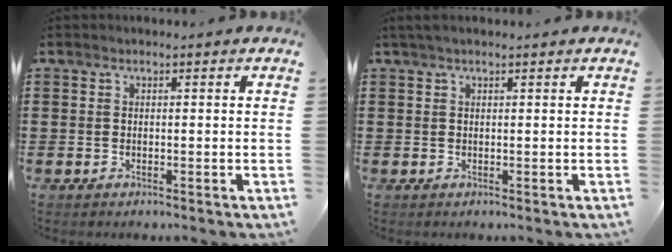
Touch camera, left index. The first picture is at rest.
{"total": 1.1, "force": [0.8, 0.1, 0.7], "torque": [-0.015, 0.003, 0.015]}